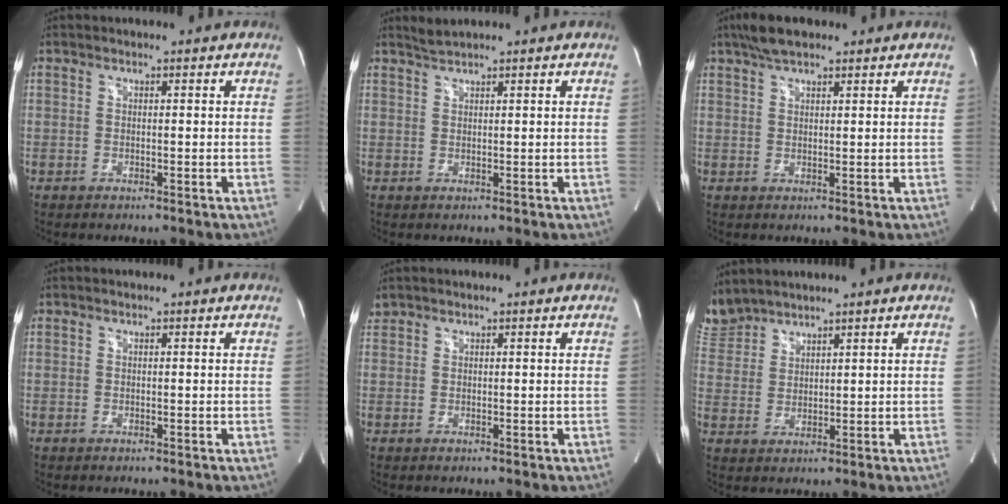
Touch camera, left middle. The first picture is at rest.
{"total": 1.6, "force": [1.5, -0.4, 0.2], "torque": [-0.006, 0.004, 0.035]}
{"total": 4.9, "force": [3.7, 1.5, 2.8], "torque": [-0.063, 0.017, 0.069]}
{"total": 0.0}
{"total": 1.1, "force": [0.9, 0.5, 0.0], "torque": [-0.003, 0.017, 0.021]}
{"total": 6.2, "force": [6.0, 1.3, 0.3], "torque": [-0.024, 0.015, 0.136]}